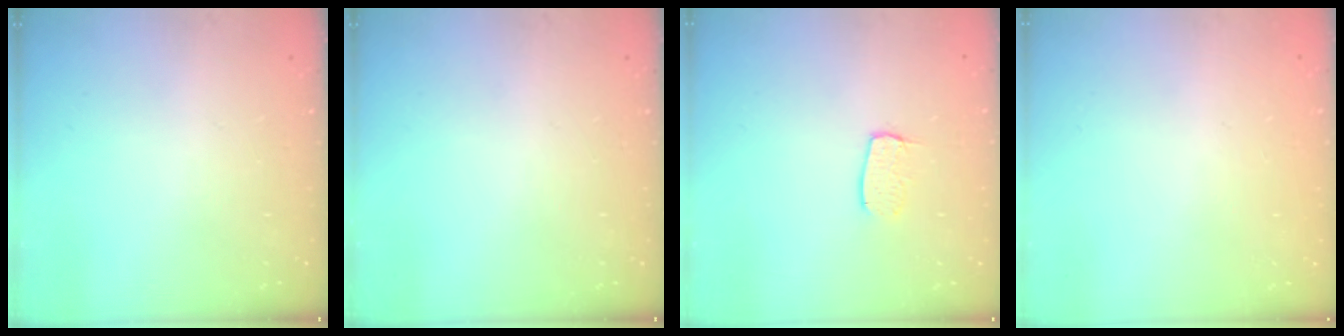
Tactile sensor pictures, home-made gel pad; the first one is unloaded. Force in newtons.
{"total": 0.0}
{"total": 6.0, "press": 6.0, "slide": 0.5}
{"total": 0.0}